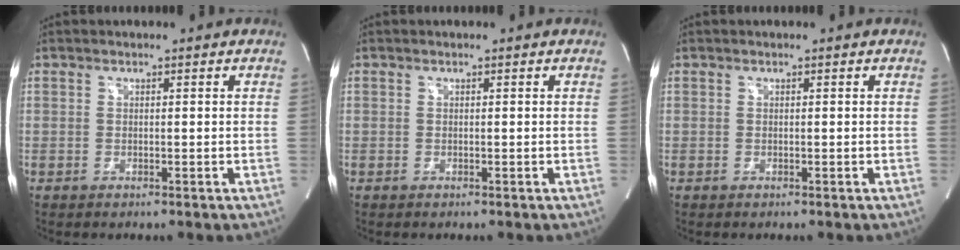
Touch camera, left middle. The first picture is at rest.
{"total": 0.0}
{"total": 0.0}